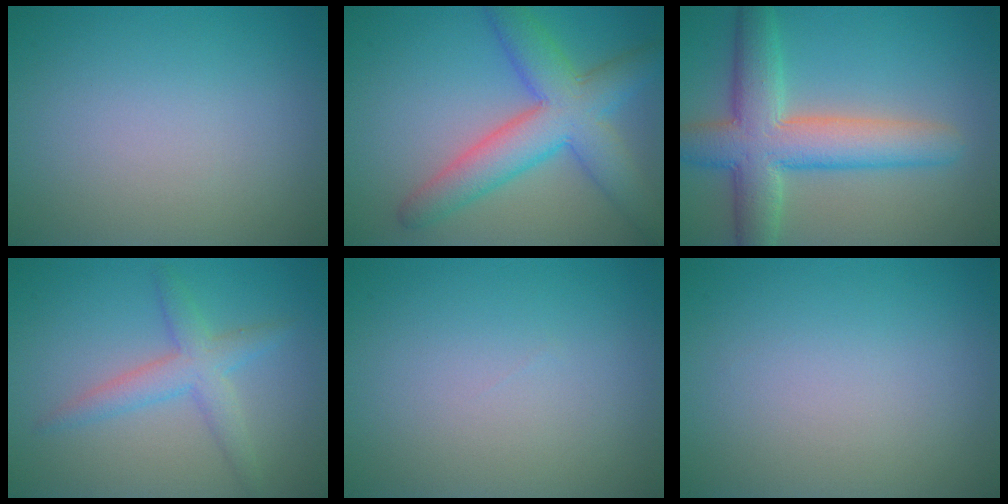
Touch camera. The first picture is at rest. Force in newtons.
{"total": 7.4, "press": 7.4, "slide": 0.2}
{"total": 7.8, "press": 7.8, "slide": 0.5}
{"total": 3.2, "press": 3.2, "slide": 0.0}
{"total": 0.0}
{"total": 0.0}